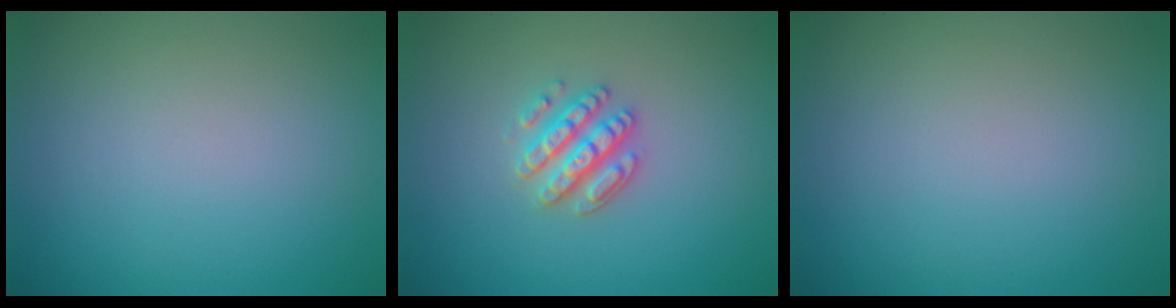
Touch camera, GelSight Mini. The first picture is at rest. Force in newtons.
{"total": 3.1, "press": 2.8, "slide": 1.1}
{"total": 0.0}